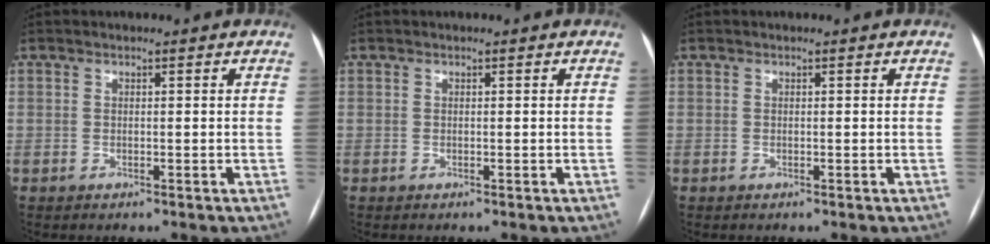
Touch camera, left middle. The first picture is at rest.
{"total": 0.0}
{"total": 0.0}